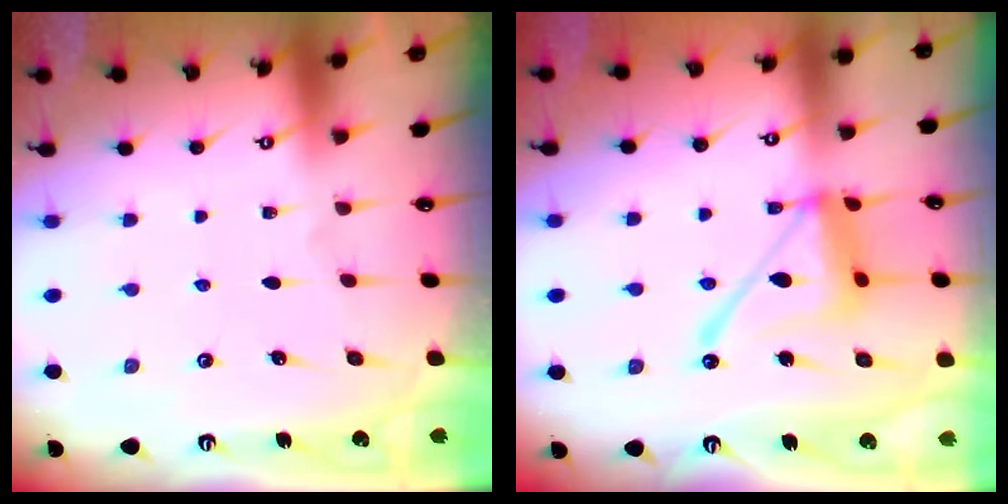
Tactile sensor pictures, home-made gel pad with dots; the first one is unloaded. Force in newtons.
{"total": 14.4, "press": 14.4, "slide": 1.4}